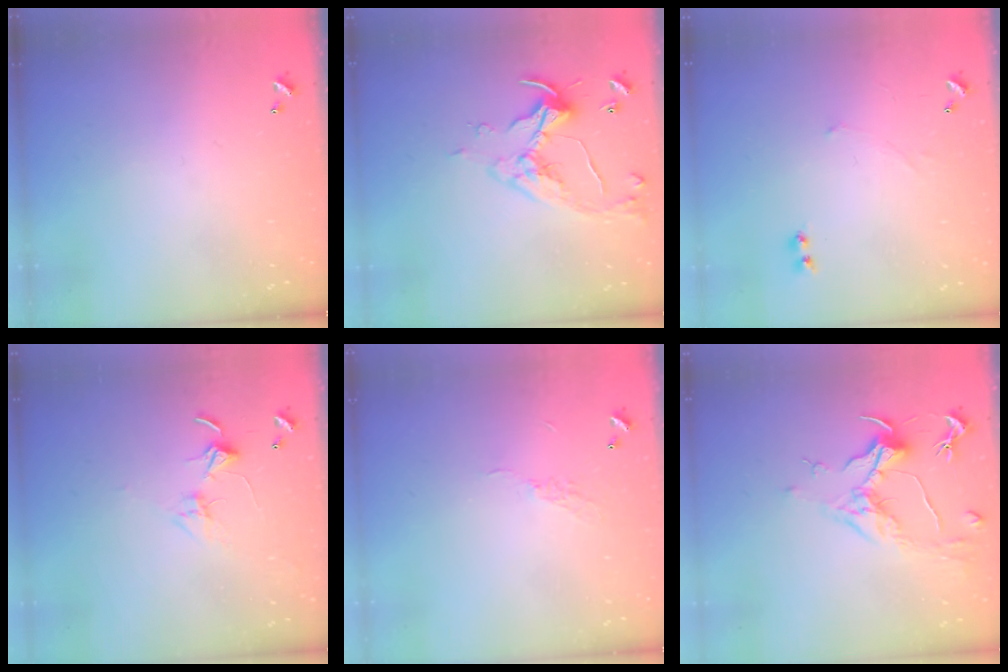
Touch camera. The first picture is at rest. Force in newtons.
{"total": 7.3, "press": 7.2, "slide": 1.4}
{"total": 2.4, "press": 2.3, "slide": 0.5}
{"total": 2.8, "press": 2.8, "slide": 0.2}
{"total": 5.6, "press": 5.6, "slide": 0.7}
{"total": 1.5, "press": 1.3, "slide": 0.8}